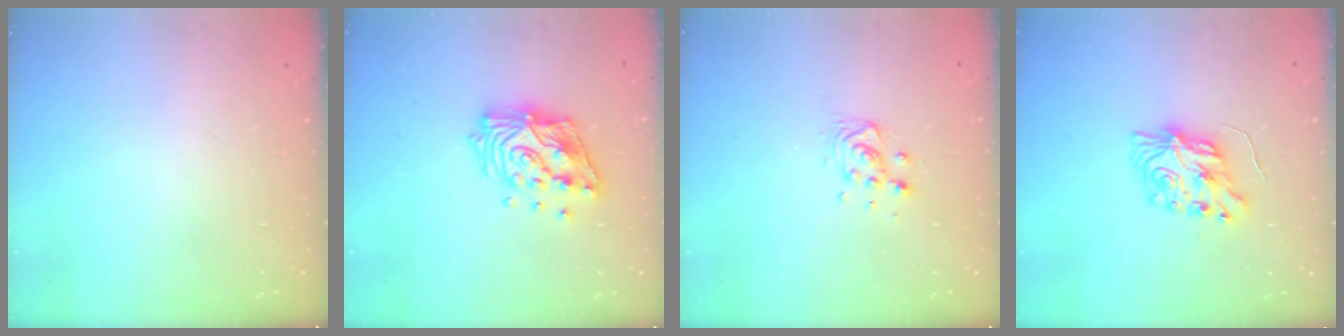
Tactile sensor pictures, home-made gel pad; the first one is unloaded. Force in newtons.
{"total": 14.7, "press": 14.6, "slide": 1.9}
{"total": 9.3, "press": 9.0, "slide": 2.3}
{"total": 7.9, "press": 7.9, "slide": 0.2}